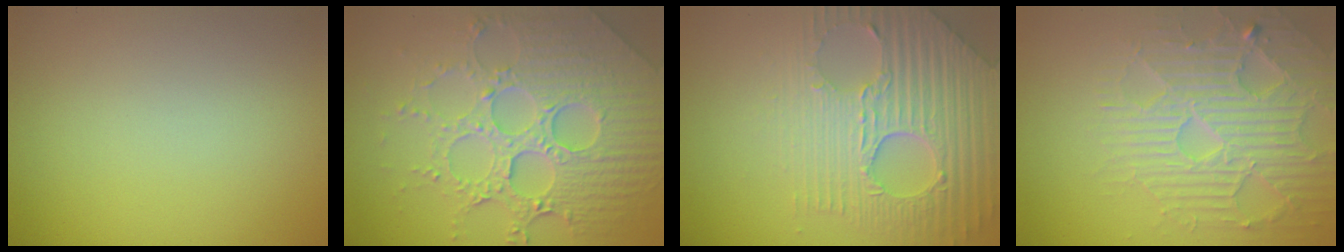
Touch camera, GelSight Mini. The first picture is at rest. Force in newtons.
{"total": 8.2, "press": 5.9, "slide": 5.7}
{"total": 7.6, "press": 5.5, "slide": 5.3}
{"total": 4.5, "press": 4.5, "slide": 0.6}